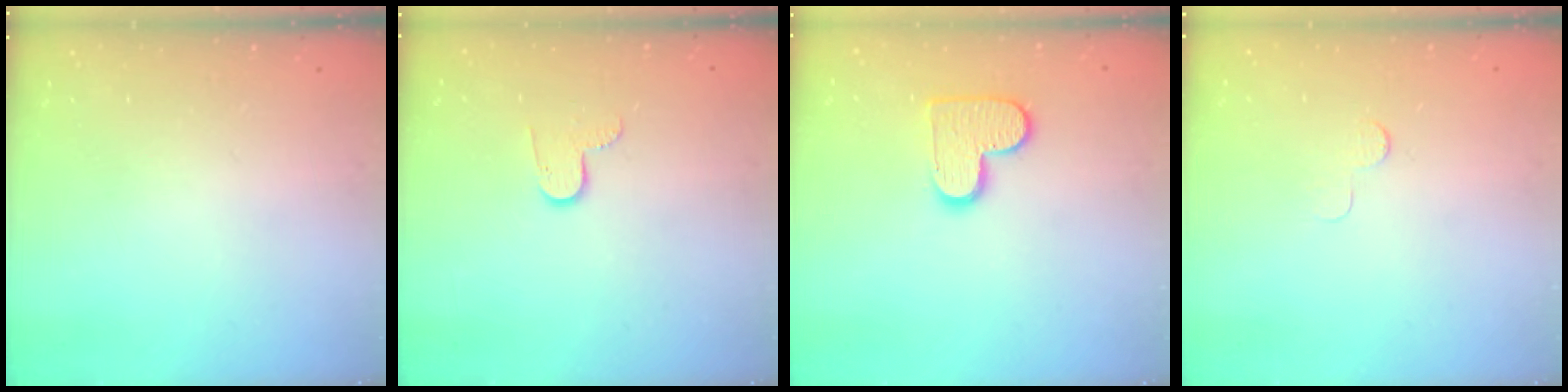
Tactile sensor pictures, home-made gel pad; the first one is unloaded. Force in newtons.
{"total": 5.8, "press": 5.8, "slide": 0.5}
{"total": 11.4, "press": 11.3, "slide": 0.6}
{"total": 3.0, "press": 2.9, "slide": 0.3}